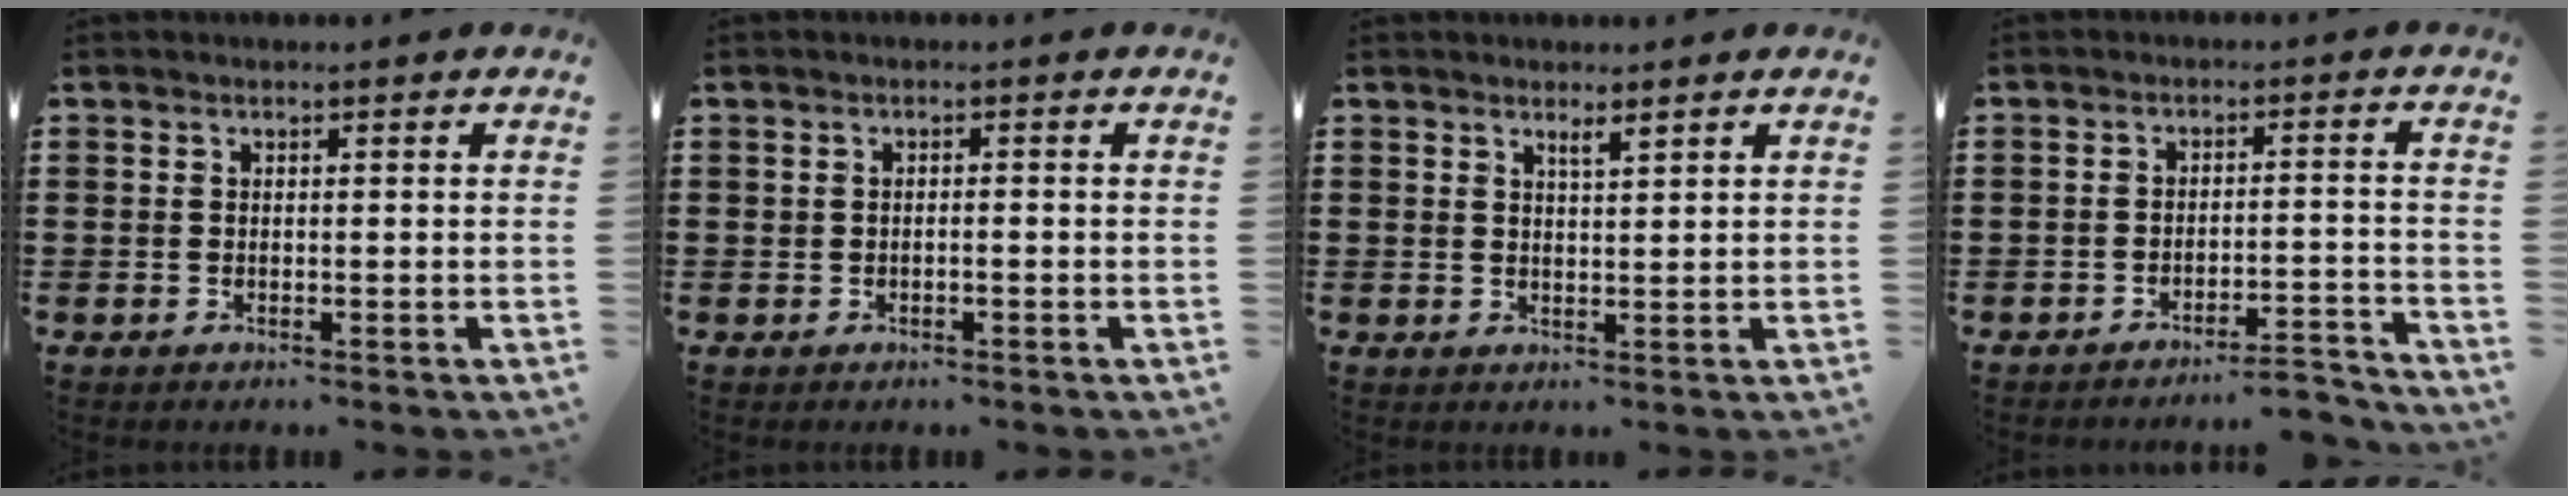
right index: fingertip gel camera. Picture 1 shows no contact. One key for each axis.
{"total": 0.6, "fx": -0.2, "fy": 0.1, "fz": 0.6, "tx": -0.010, "ty": -0.004, "tz": -0.002}
{"total": 1.7, "fx": 1.3, "fy": 0.1, "fz": 1.0, "tx": -0.019, "ty": 0.002, "tz": 0.023}
{"total": 3.9, "fx": -3.8, "fy": 0.2, "fz": 1.0, "tx": -0.020, "ty": -0.002, "tz": -0.076}